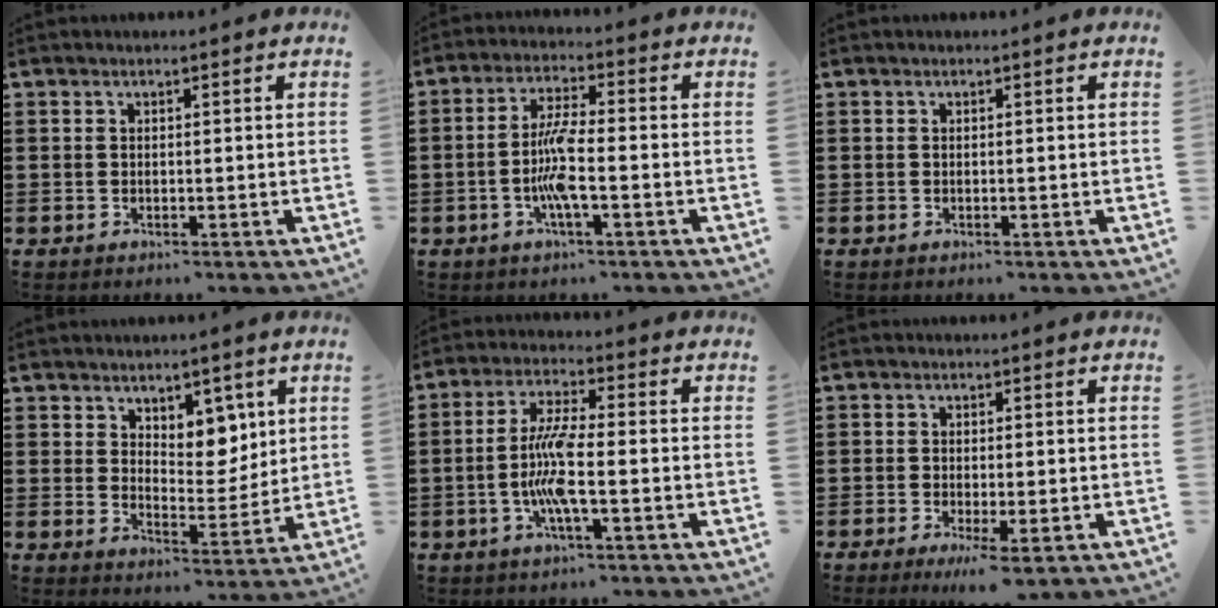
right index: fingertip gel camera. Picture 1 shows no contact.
{"total": 6.6, "force": [-1.8, 1.1, 6.3], "torque": [-0.138, -0.008, -0.041]}
{"total": 0.0}
{"total": 5.6, "force": [3.8, 3.6, 2.1], "torque": [-0.043, -0.009, 0.067]}
{"total": 8.0, "force": [-1.8, 1.5, 7.6], "torque": [-0.174, -0.014, -0.045]}
{"total": 2.5, "force": [-1.5, 0.2, 1.9], "torque": [-0.040, -0.005, -0.029]}